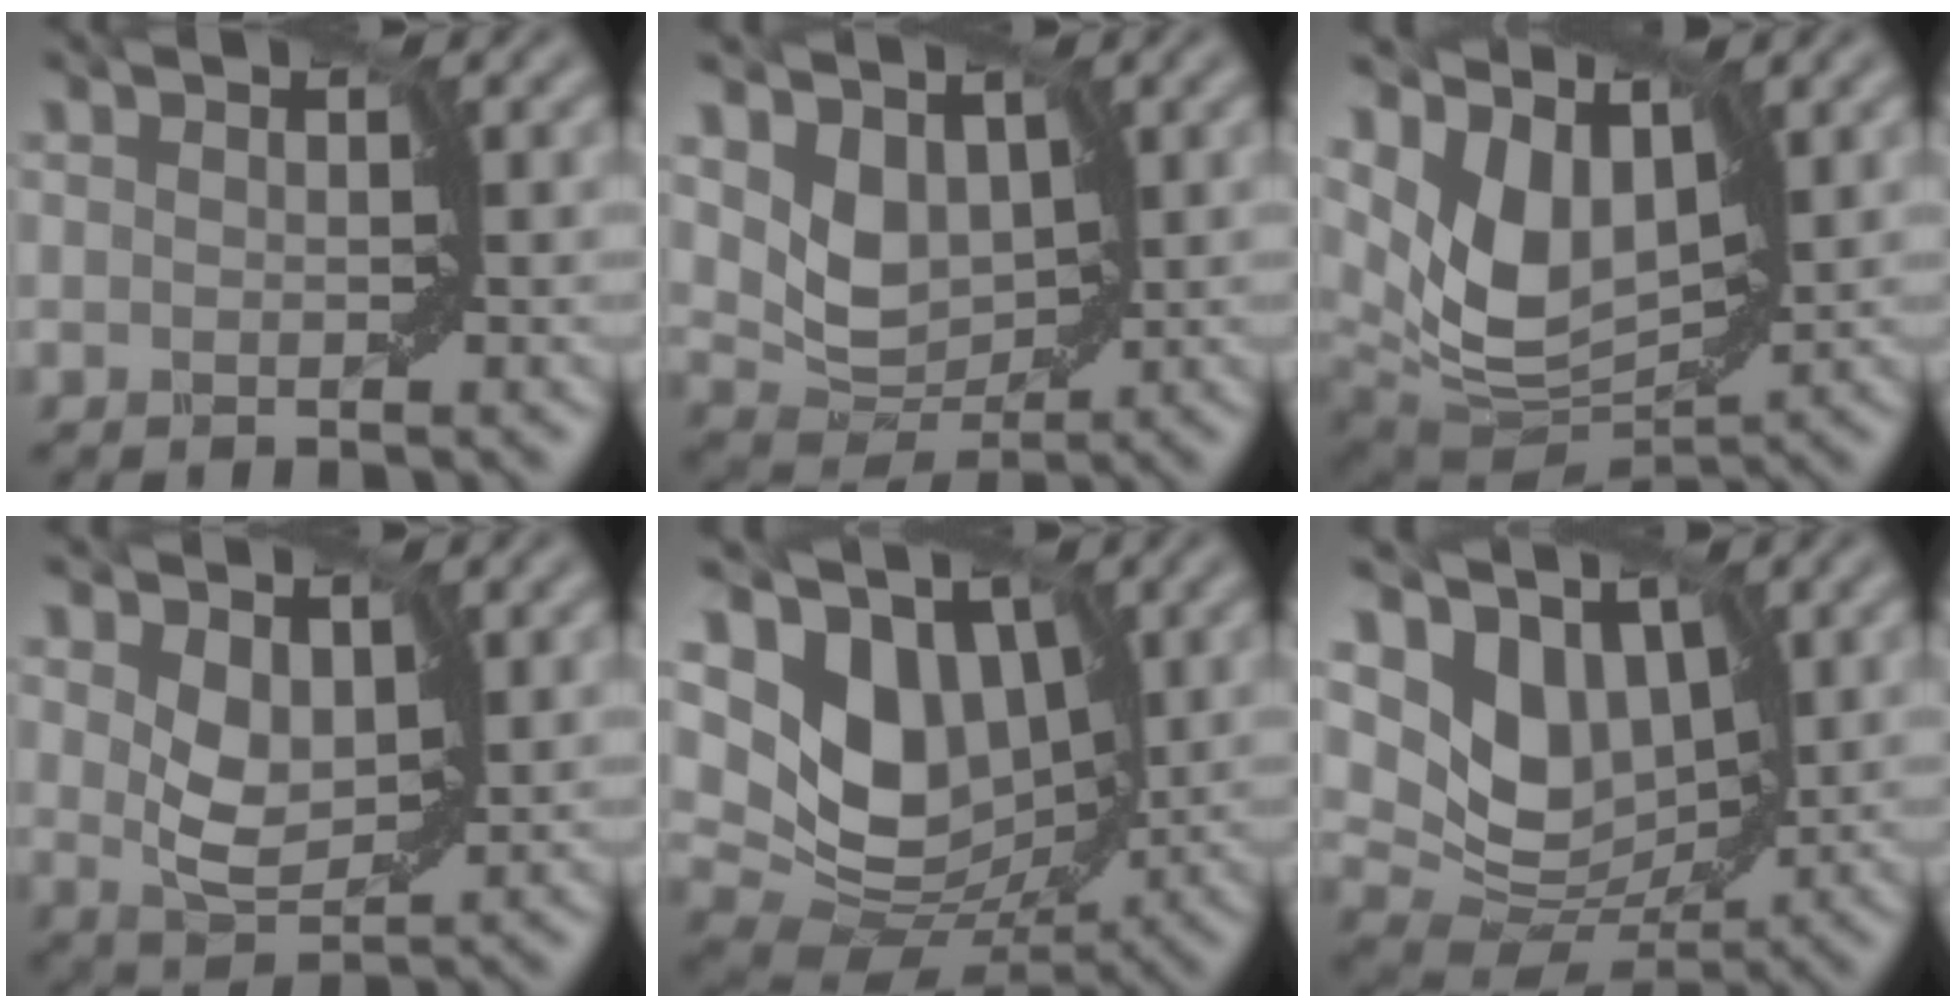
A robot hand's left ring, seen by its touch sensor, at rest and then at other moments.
{"total": 3.0, "force": [1.4, 2.3, 1.3], "torque": [-0.034, -0.015, 0.027]}
{"total": 5.9, "force": [2.7, 3.7, 3.8], "torque": [-0.089, -0.017, 0.049]}
{"total": 3.2, "force": [1.0, 2.2, 2.1], "torque": [-0.053, -0.006, 0.022]}
{"total": 8.4, "force": [2.7, 6.4, 4.7], "torque": [-0.093, -0.023, 0.053]}
{"total": 6.4, "force": [2.5, 4.9, 3.2], "torque": [-0.065, -0.024, 0.047]}